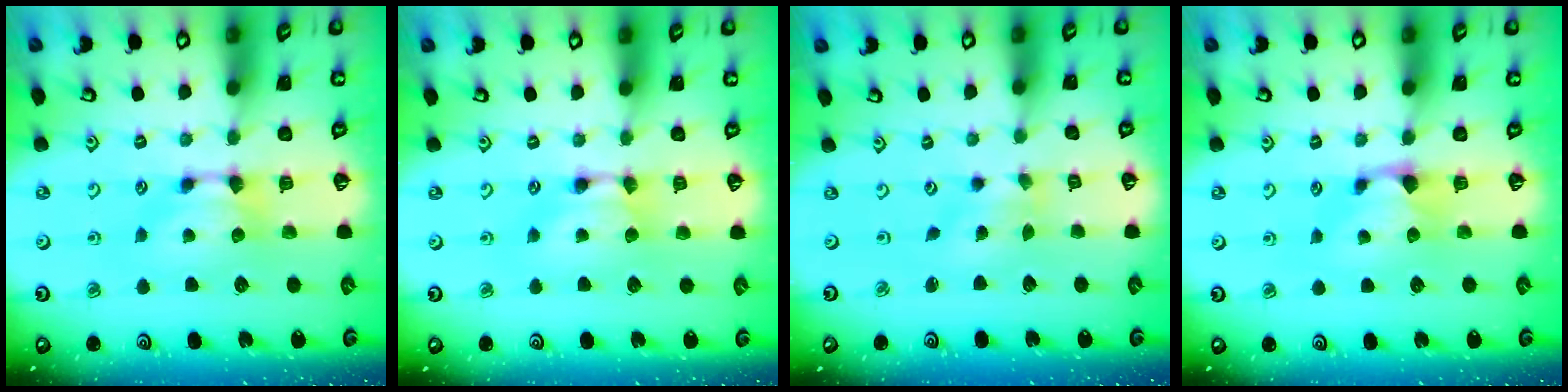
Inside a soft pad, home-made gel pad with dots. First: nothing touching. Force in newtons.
{"total": 1.5, "press": 1.5, "slide": 0.2}
{"total": 1.7, "press": 1.3, "slide": 1.0}
{"total": 1.3, "press": 0.7, "slide": 1.0}